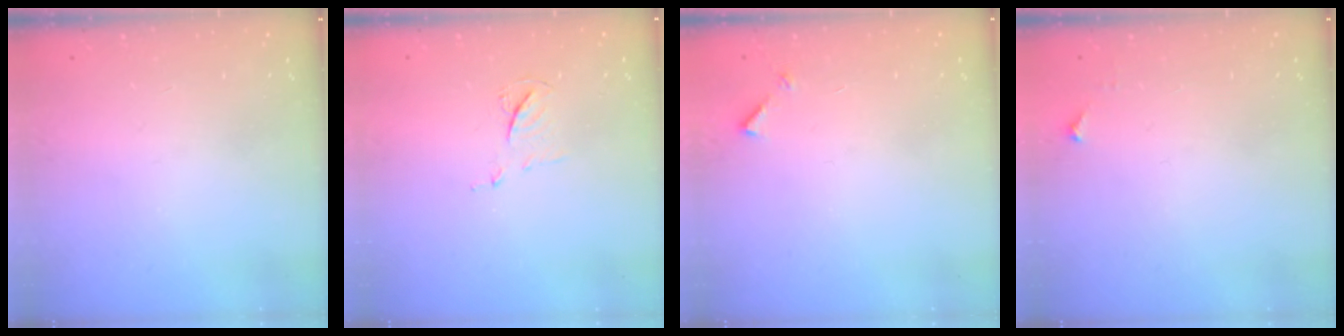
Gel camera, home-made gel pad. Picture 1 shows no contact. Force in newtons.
{"total": 6.1, "press": 6.0, "slide": 0.7}
{"total": 5.0, "press": 4.9, "slide": 0.5}
{"total": 3.4, "press": 3.3, "slide": 0.5}